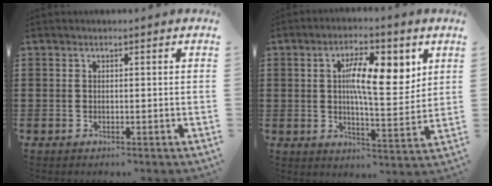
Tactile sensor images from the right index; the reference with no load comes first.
{"total": 10.3, "force": [3.0, 3.6, 9.1], "torque": [-0.158, 0.001, 0.046]}